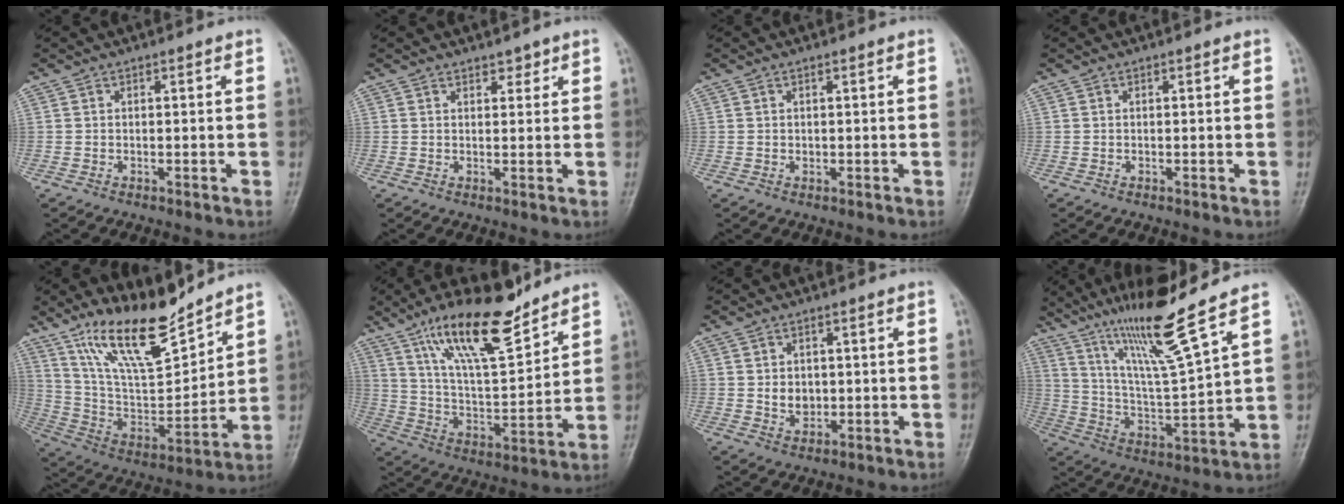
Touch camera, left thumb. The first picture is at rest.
{"total": 1.8, "force": [1.4, 1.0, 0.6], "torque": [0.005, -0.008, 0.017]}
{"total": 0.6, "force": [0.2, 0.3, 0.4], "torque": [-0.003, -0.001, 0.005]}
{"total": 0.0}
{"total": 17.8, "force": [13.8, 4.9, 10.1], "torque": [-0.144, -0.078, 0.263]}
{"total": 18.4, "force": [12.9, 5.3, 12.0], "torque": [-0.179, -0.067, 0.234]}
{"total": 3.6, "force": [0.2, 2.8, 2.2], "torque": [-0.023, -0.004, 0.011]}
{"total": 16.5, "force": [11.7, 0.1, 11.6], "torque": [-0.198, -0.064, 0.215]}